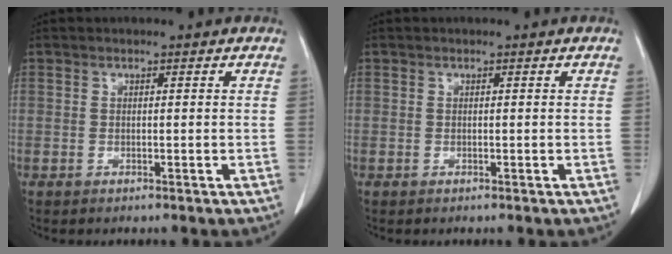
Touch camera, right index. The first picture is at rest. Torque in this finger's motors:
{"motor_torque": [0.00, 0.00, 0.00, 0.00]}